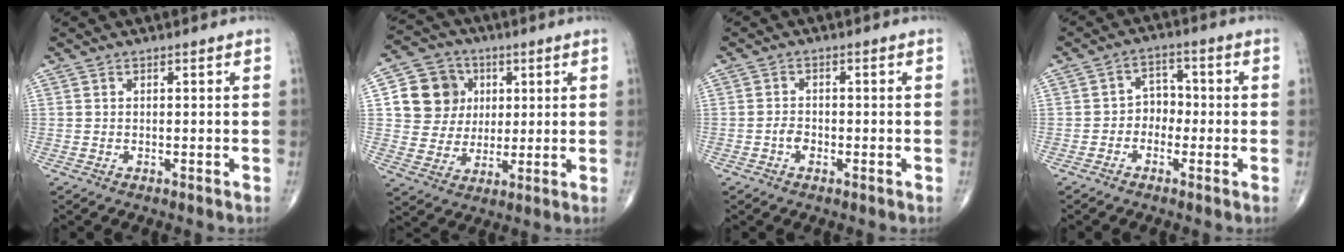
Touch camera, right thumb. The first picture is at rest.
{"total": 12.0, "force": [2.9, 10.9, 3.9], "torque": [-0.036, 0.001, 0.052]}
{"total": 2.1, "force": [-0.9, 1.5, 1.2], "torque": [-0.015, 0.007, -0.019]}
{"total": 4.5, "force": [-1.3, 3.7, 2.1], "torque": [0.000, 0.023, -0.037]}